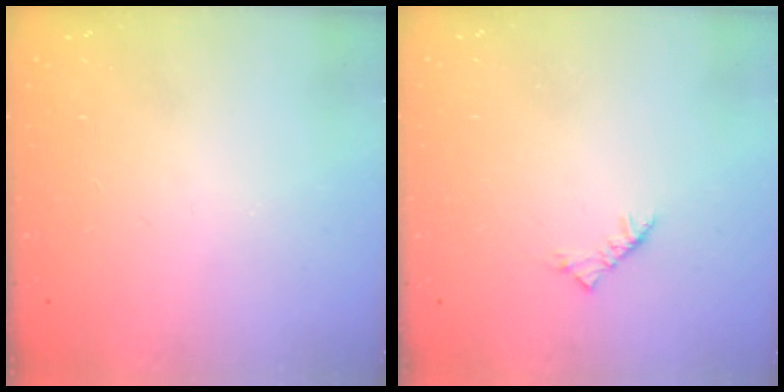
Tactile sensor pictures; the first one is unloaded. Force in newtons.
{"total": 2.5, "press": 2.4, "slide": 0.7}